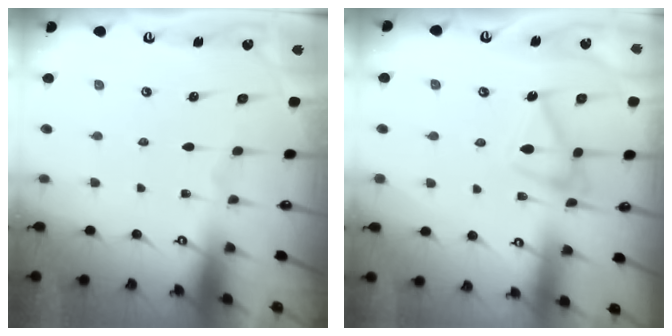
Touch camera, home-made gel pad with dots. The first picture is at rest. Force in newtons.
{"total": 13.2, "press": 13.2, "slide": 0.5}